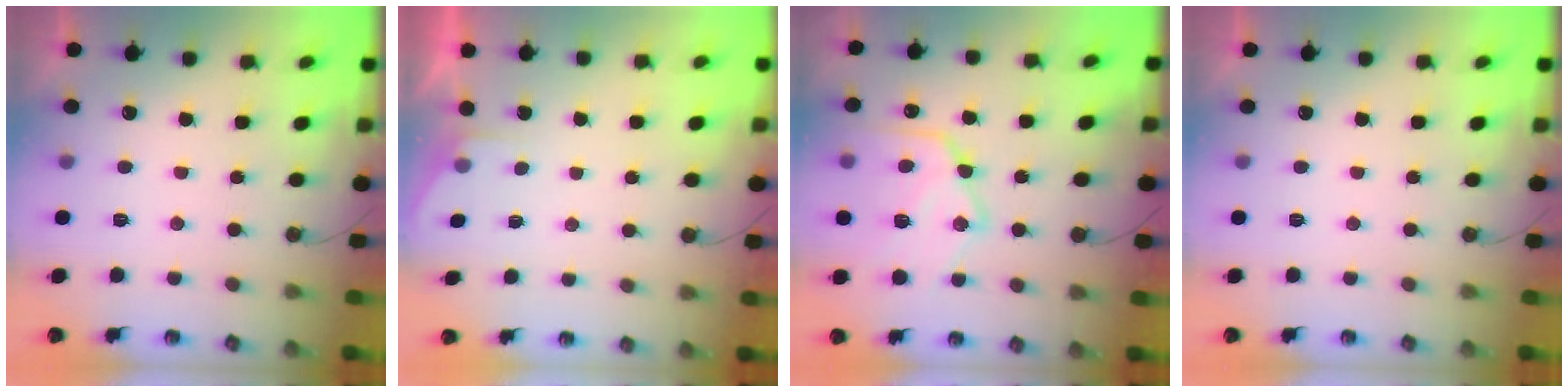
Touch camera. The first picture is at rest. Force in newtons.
{"total": 1.8, "press": 1.8, "slide": 0.3}
{"total": 18.7, "press": 18.7, "slide": 1.1}
{"total": 0.0}